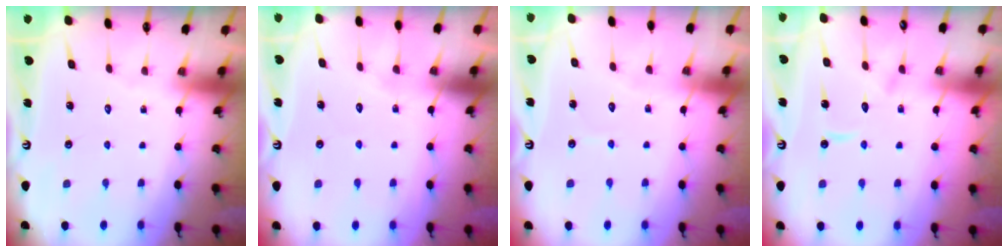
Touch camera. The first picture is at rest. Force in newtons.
{"total": 5.2, "press": 5.1, "slide": 0.5}
{"total": 3.3, "press": 3.3, "slide": 0.3}
{"total": 9.6, "press": 9.6, "slide": 0.9}